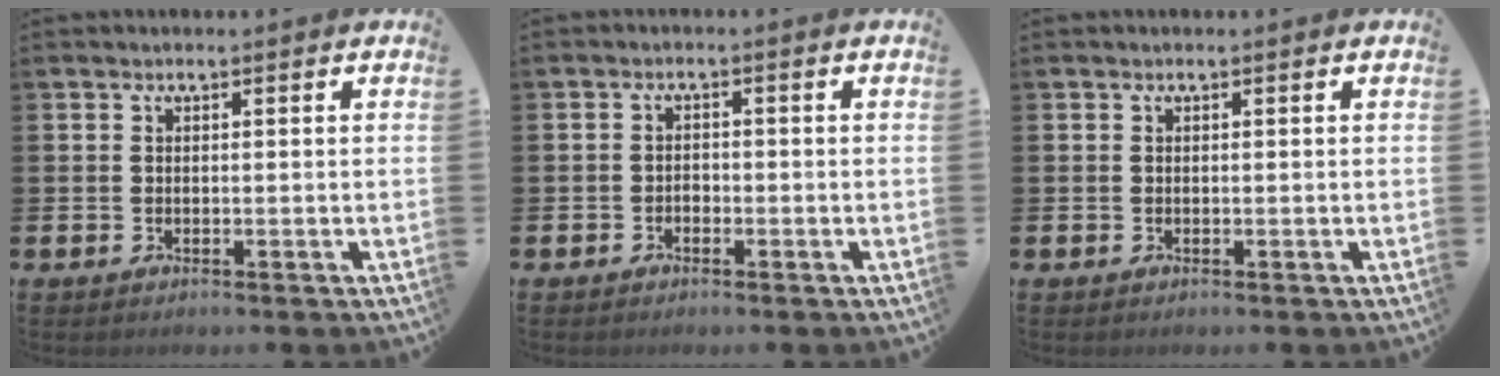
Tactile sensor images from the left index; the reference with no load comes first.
{"total": 1.1, "force": [-0.7, 0.8, 0.3], "torque": [-0.007, 0.000, -0.016]}
{"total": 0.0}